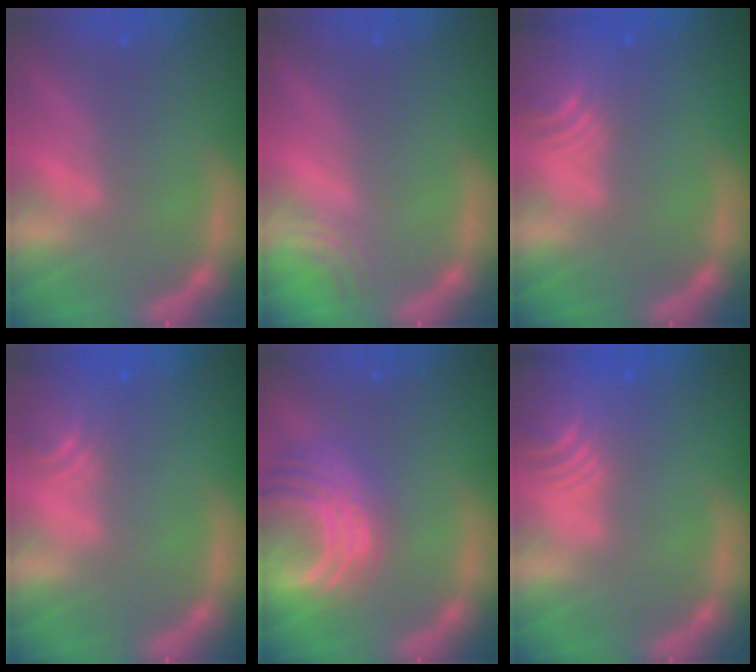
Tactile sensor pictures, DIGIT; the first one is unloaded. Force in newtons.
{"total": 2.0}
{"total": 6.0}
{"total": 3.5}
{"total": 9.0}
{"total": 8.0}